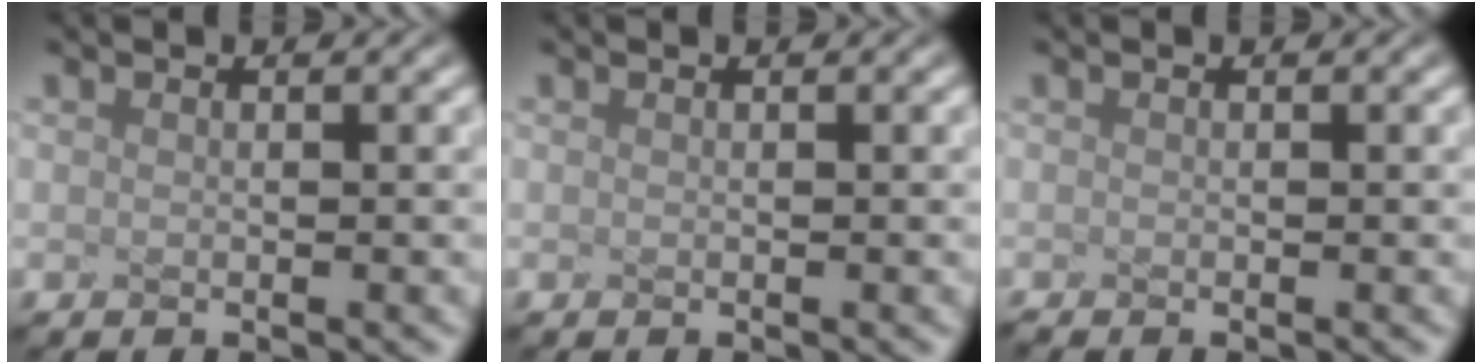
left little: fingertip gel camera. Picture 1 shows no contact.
{"total": 0.0}
{"total": 0.9, "force": [-0.9, 0.0, 0.3], "torque": [-0.001, 0.004, -0.005]}